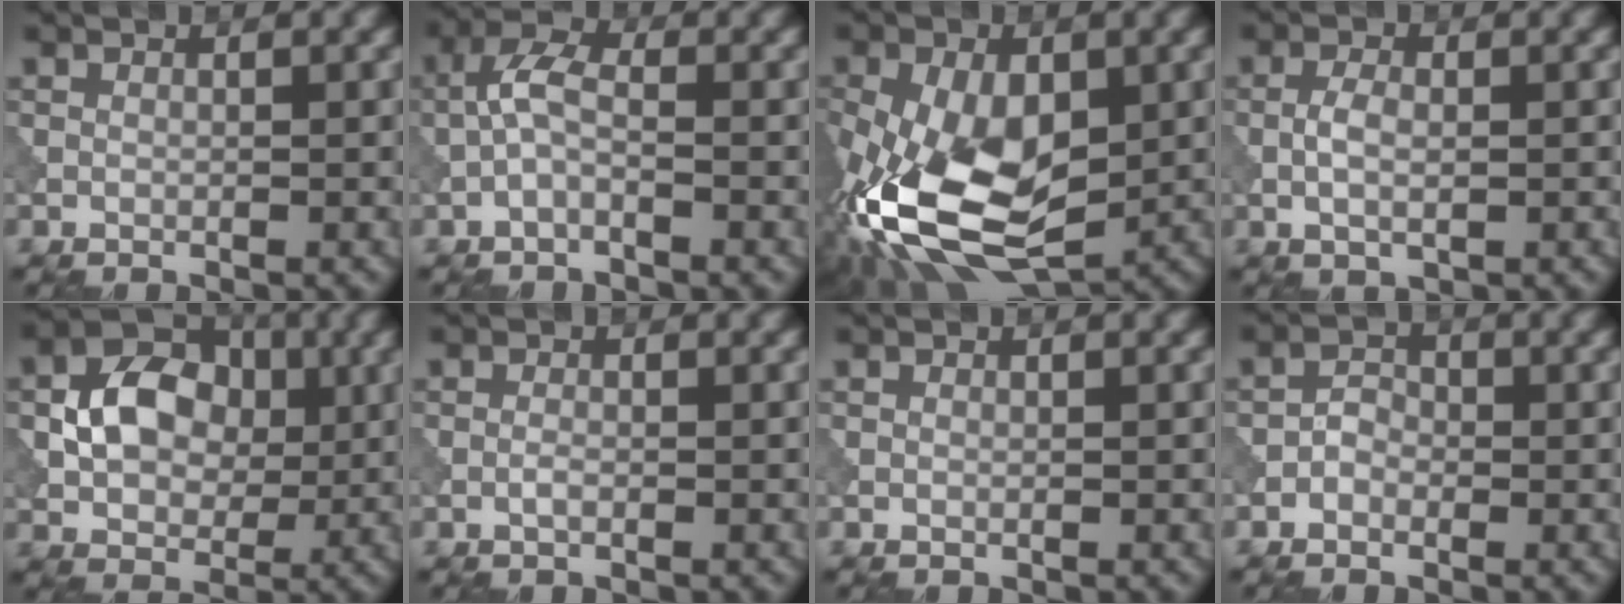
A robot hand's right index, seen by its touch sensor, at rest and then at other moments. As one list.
[{"total": 2.9, "force": [-0.7, 1.2, 2.6], "torque": [-0.055, 0.011, -0.024]}, {"total": 13.2, "force": [-2.7, 7.7, 10.4], "torque": [-0.235, -0.023, -0.045]}, {"total": 2.5, "force": [-0.4, 1.2, 2.1], "torque": [-0.044, 0.001, -0.009]}, {"total": 7.2, "force": [0.5, 5.4, 4.7], "torque": [-0.078, 0.008, 0.003]}, {"total": 0.7, "force": [-0.3, 0.2, 0.6], "torque": [-0.015, 0.000, -0.008]}, {"total": 0.0}, {"total": 1.6, "force": [-0.7, 1.2, 0.8], "torque": [-0.012, 0.006, -0.017]}]